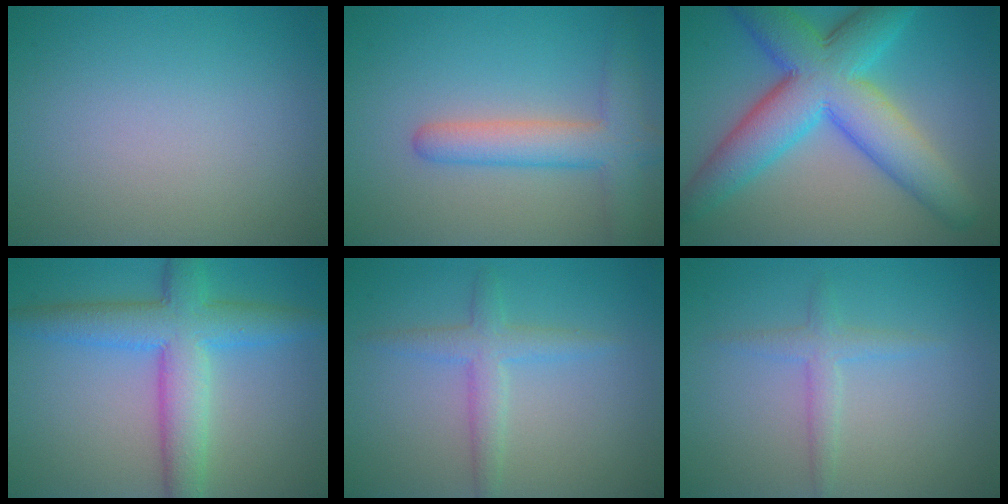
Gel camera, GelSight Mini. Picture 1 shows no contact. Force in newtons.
{"total": 4.8, "press": 4.8, "slide": 0.4}
{"total": 10.4, "press": 10.4, "slide": 0.1}
{"total": 6.9, "press": 6.9, "slide": 0.2}
{"total": 2.8, "press": 2.8, "slide": 0.1}
{"total": 1.9, "press": 1.9, "slide": 0.2}